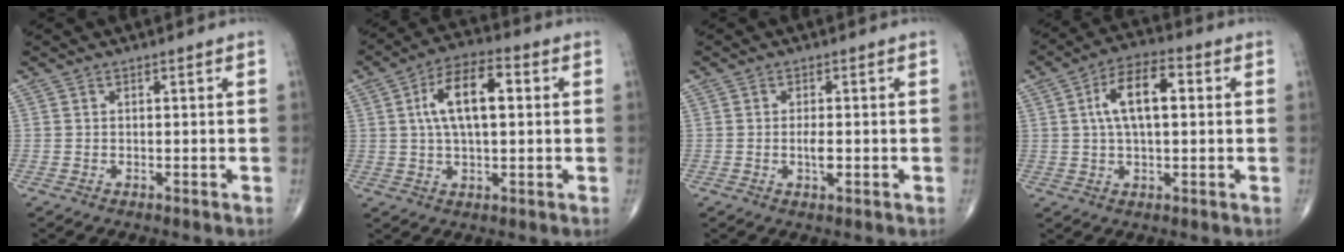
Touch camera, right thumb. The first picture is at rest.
{"total": 11.7, "force": [2.2, 5.4, 10.2], "torque": [-0.175, 0.020, 0.032]}
{"total": 2.6, "force": [-0.5, 1.0, 2.4], "torque": [-0.043, -0.001, -0.009]}
{"total": 10.5, "force": [1.9, 4.9, 9.1], "torque": [-0.155, 0.020, 0.026]}